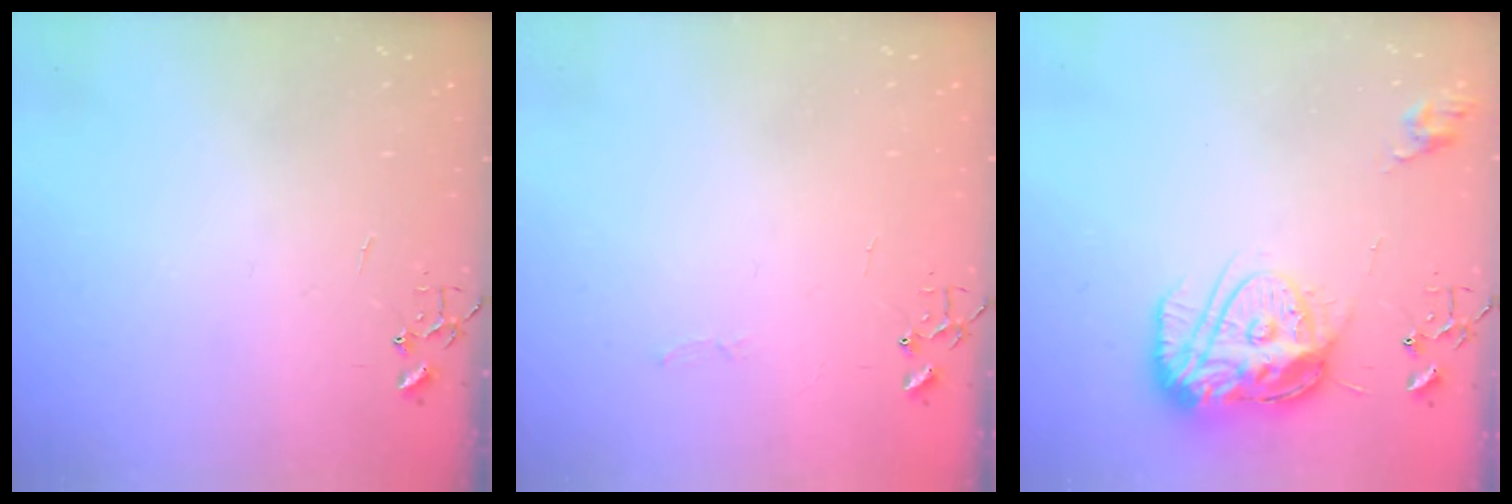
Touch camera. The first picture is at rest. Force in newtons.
{"total": 2.5, "press": 2.5, "slide": 0.4}
{"total": 15.2, "press": 15.1, "slide": 1.5}